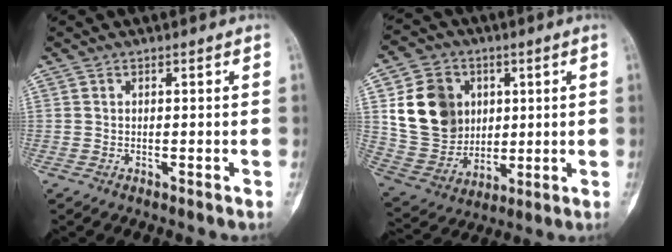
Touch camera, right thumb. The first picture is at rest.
{"total": 16.4, "force": [3.8, 13.7, 8.2], "torque": [-0.120, -0.006, 0.086]}